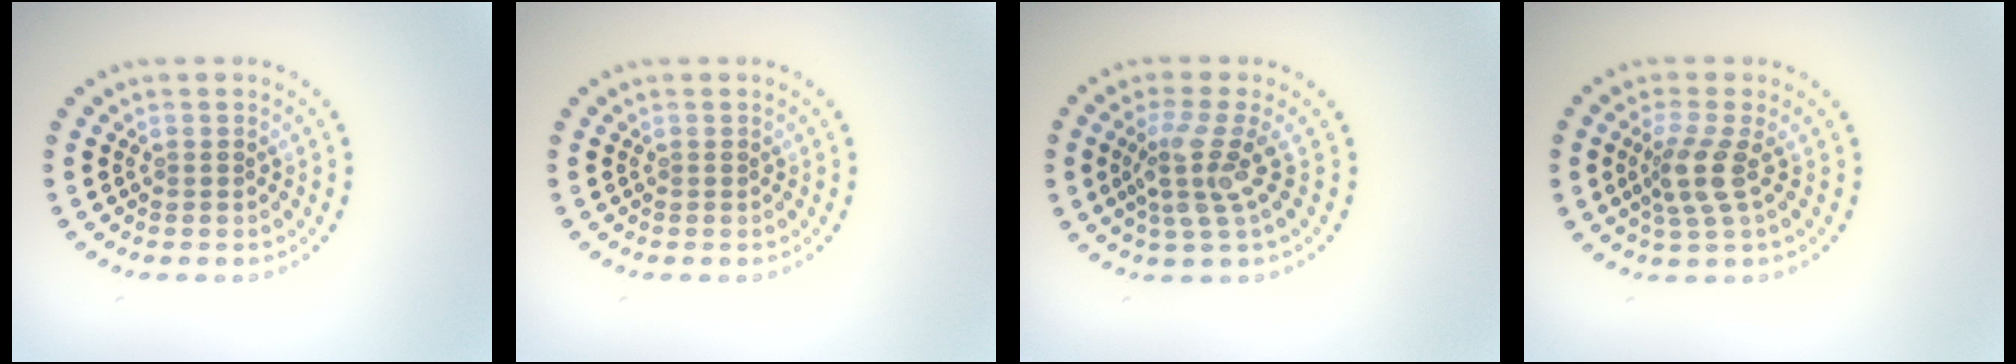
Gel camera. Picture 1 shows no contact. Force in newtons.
{"total": 0.0}
{"total": 3.7, "press": 2.6, "slide": 2.6}
{"total": 2.9, "press": 2.2, "slide": 1.9}